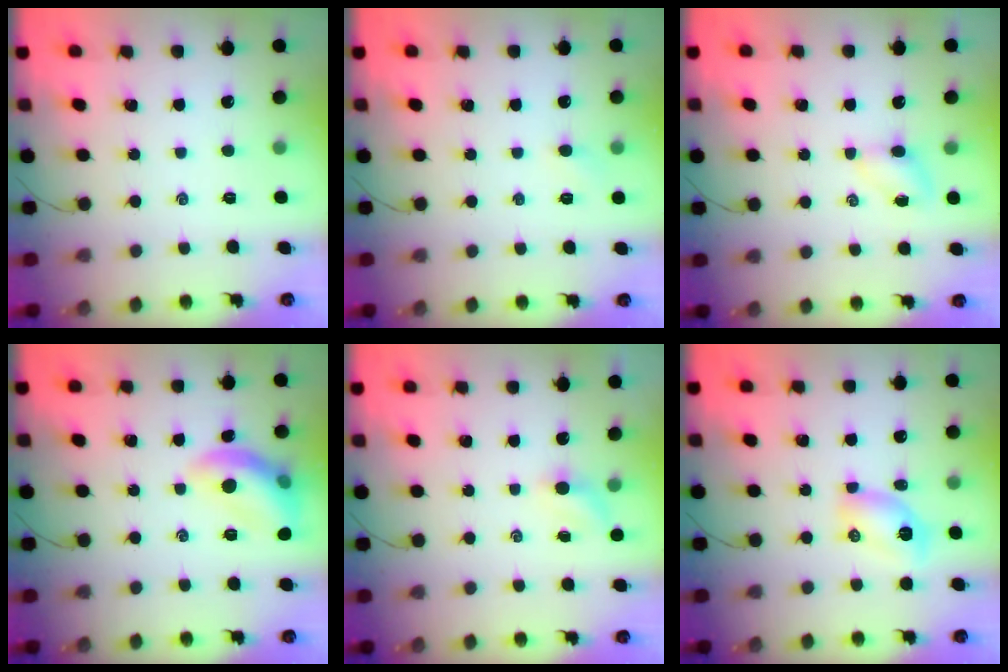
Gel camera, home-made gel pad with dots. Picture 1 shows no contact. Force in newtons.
{"total": 2.2, "press": 2.1, "slide": 0.6}
{"total": 4.0, "press": 3.8, "slide": 1.2}
{"total": 12.6, "press": 12.6, "slide": 0.9}
{"total": 2.4, "press": 2.3, "slide": 0.7}
{"total": 6.0, "press": 5.9, "slide": 1.4}